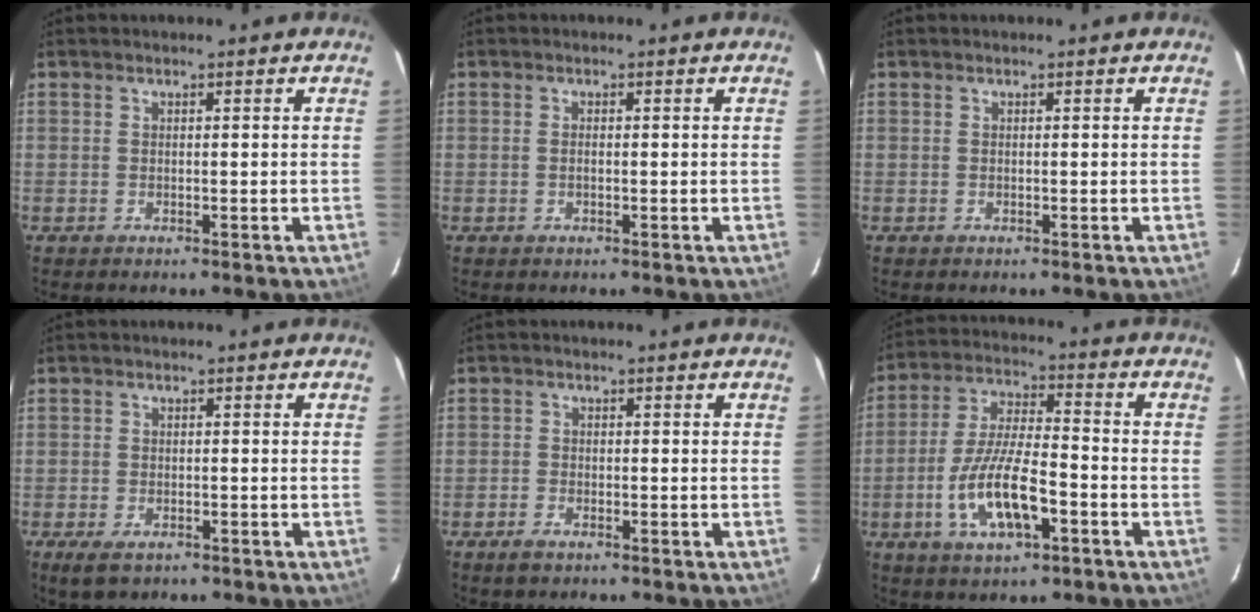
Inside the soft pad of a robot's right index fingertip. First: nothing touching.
{"total": 0.7, "force": [-0.1, 0.1, 0.7], "torque": [-0.014, 0.001, -0.003]}
{"total": 0.0}
{"total": 4.1, "force": [-2.6, 2.1, 2.4], "torque": [-0.056, -0.014, -0.045]}
{"total": 2.4, "force": [-1.8, 1.1, 1.2], "torque": [-0.030, -0.002, -0.035]}
{"total": 12.7, "force": [-4.9, 4.1, 11.0], "torque": [-0.226, -0.008, -0.087]}